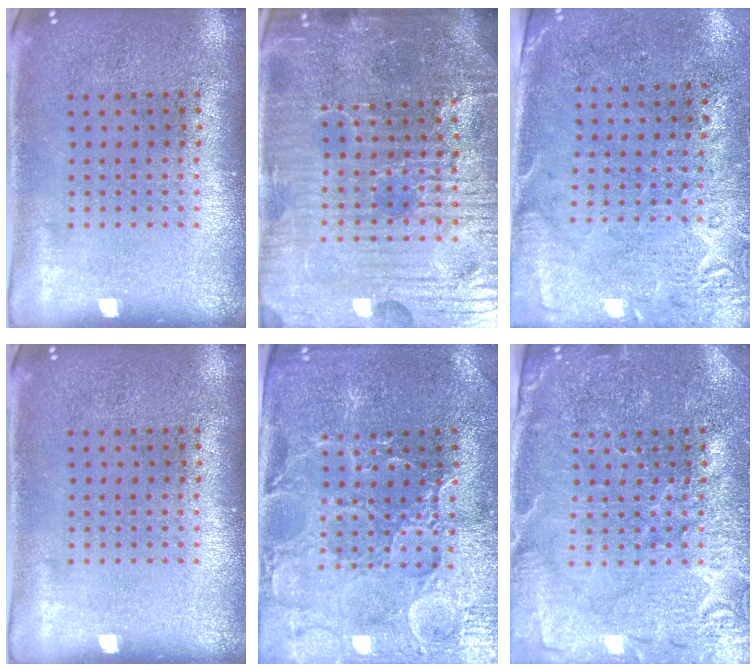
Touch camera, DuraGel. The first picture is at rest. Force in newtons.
{"total": 6.4, "press": 5.8, "slide": 2.7}
{"total": 2.8, "press": 2.4, "slide": 1.5}
{"total": 0.0}
{"total": 3.3, "press": 3.2, "slide": 0.5}
{"total": 3.8, "press": 3.7, "slide": 1.0}